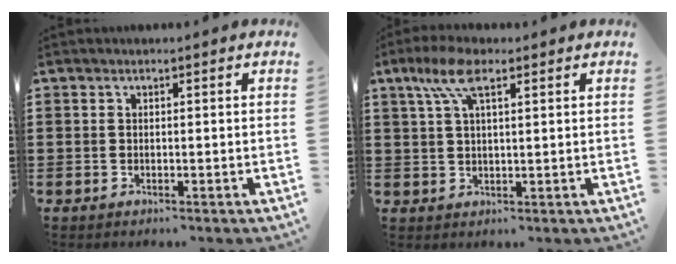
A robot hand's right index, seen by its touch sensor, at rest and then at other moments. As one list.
[{"total": 6.4, "force": [3.2, 2.1, 5.1], "torque": [-0.110, 0.009, 0.056]}]